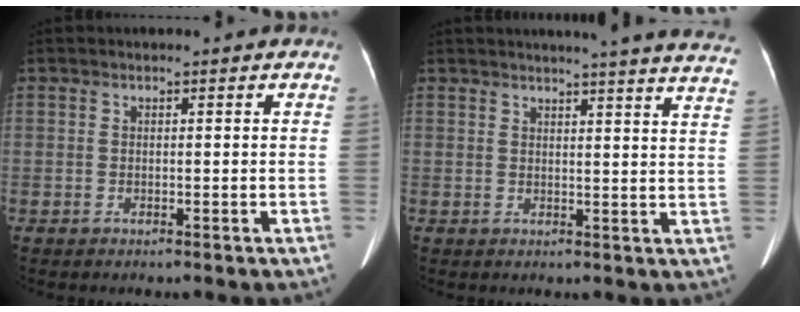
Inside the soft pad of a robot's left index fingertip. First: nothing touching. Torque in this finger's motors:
{"motor_torque": [0.00, -0.39, 0.04, 0.03]}